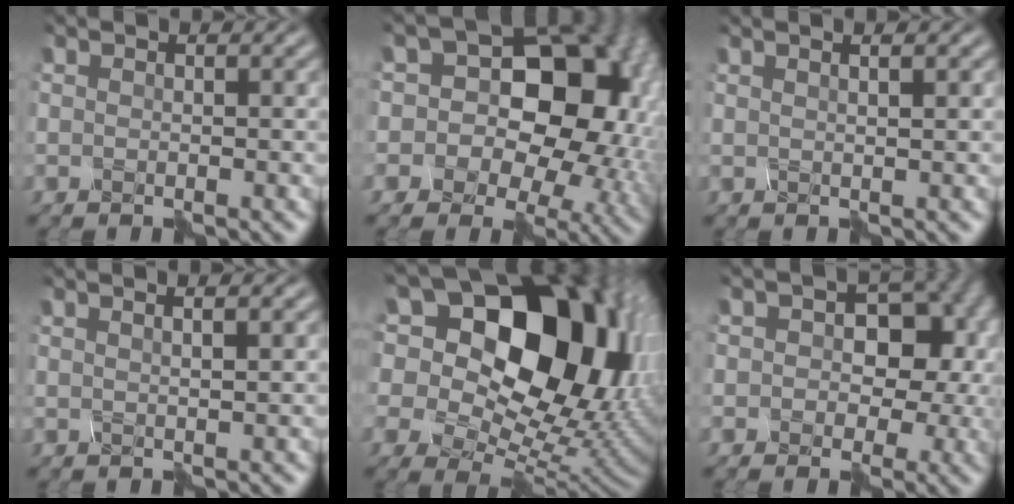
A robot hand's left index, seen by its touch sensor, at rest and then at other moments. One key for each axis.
{"total": 16.2, "fx": 1.0, "fy": 12.5, "fz": 10.2, "tx": -0.093, "ty": 0.031, "tz": -0.029}
{"total": 3.4, "fx": 1.8, "fy": 1.6, "fz": 2.4, "tx": -0.008, "ty": 0.023, "tz": -0.009}
{"total": 3.8, "fx": 2.0, "fy": 1.7, "fz": 2.7, "tx": -0.012, "ty": 0.028, "tz": -0.006}
{"total": 22.5, "fx": 8.9, "fy": 14.3, "fz": 14.8, "tx": -0.285, "ty": 0.072, "tz": 0.166}
{"total": 12.8, "fx": 1.9, "fy": 9.8, "fz": 8.0, "tx": -0.065, "ty": 0.034, "tz": -0.012}